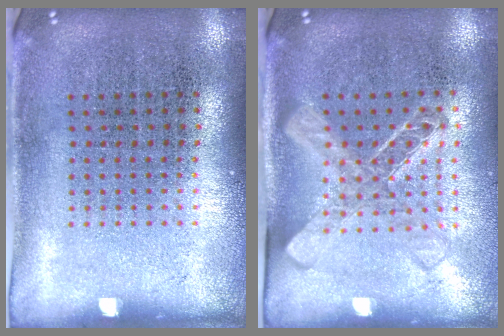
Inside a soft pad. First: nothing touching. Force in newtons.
{"total": 1.6, "press": 1.5, "slide": 0.7}